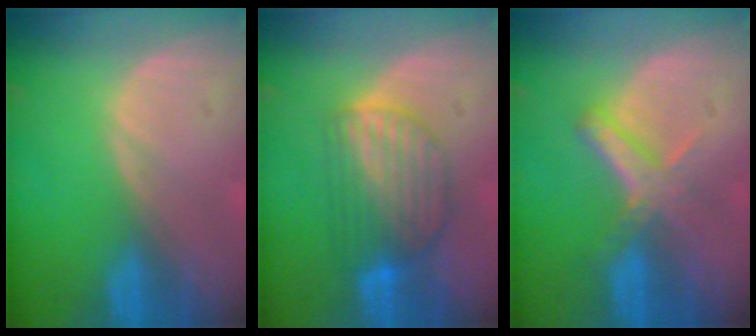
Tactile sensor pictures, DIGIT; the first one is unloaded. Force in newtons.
{"total": 7.4, "press": 7.2, "slide": 1.7}
{"total": 5.5, "press": 4.9, "slide": 2.6}